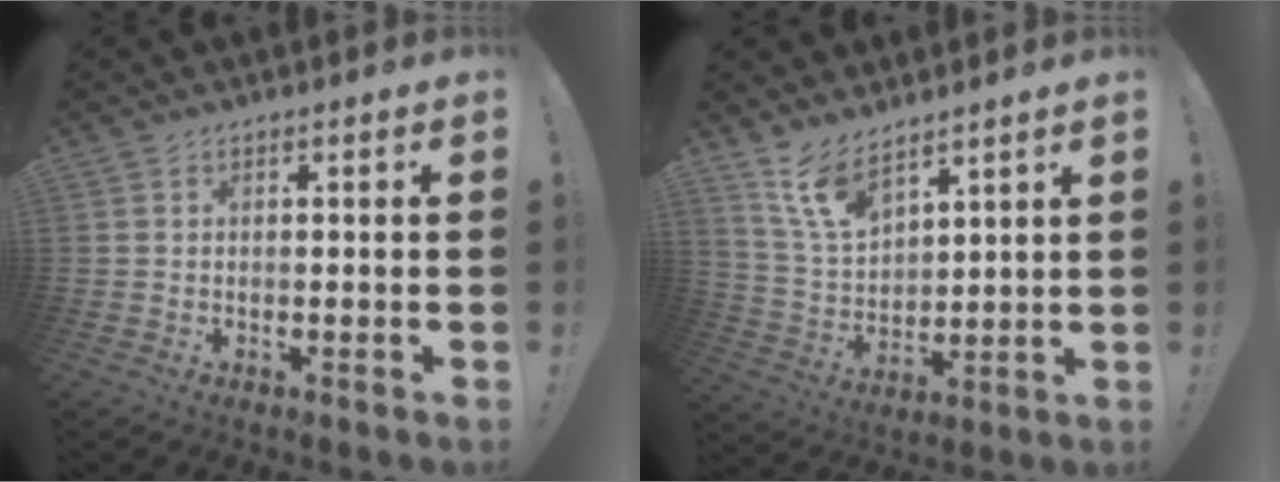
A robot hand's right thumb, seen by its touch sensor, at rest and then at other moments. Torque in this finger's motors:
{"motor_torque": [-0.05, 0.49, 0.18, -0.08, 0.03]}